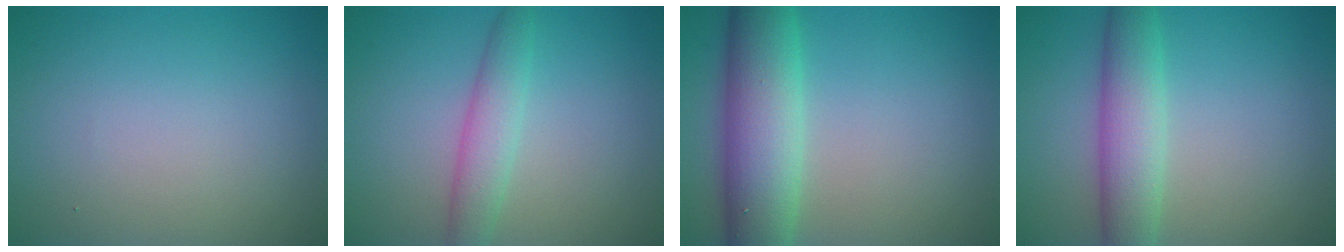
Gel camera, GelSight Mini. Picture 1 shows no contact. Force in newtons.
{"total": 3.0, "press": 3.0, "slide": 0.1}
{"total": 8.2, "press": 8.2, "slide": 0.4}
{"total": 5.1, "press": 5.1, "slide": 0.4}